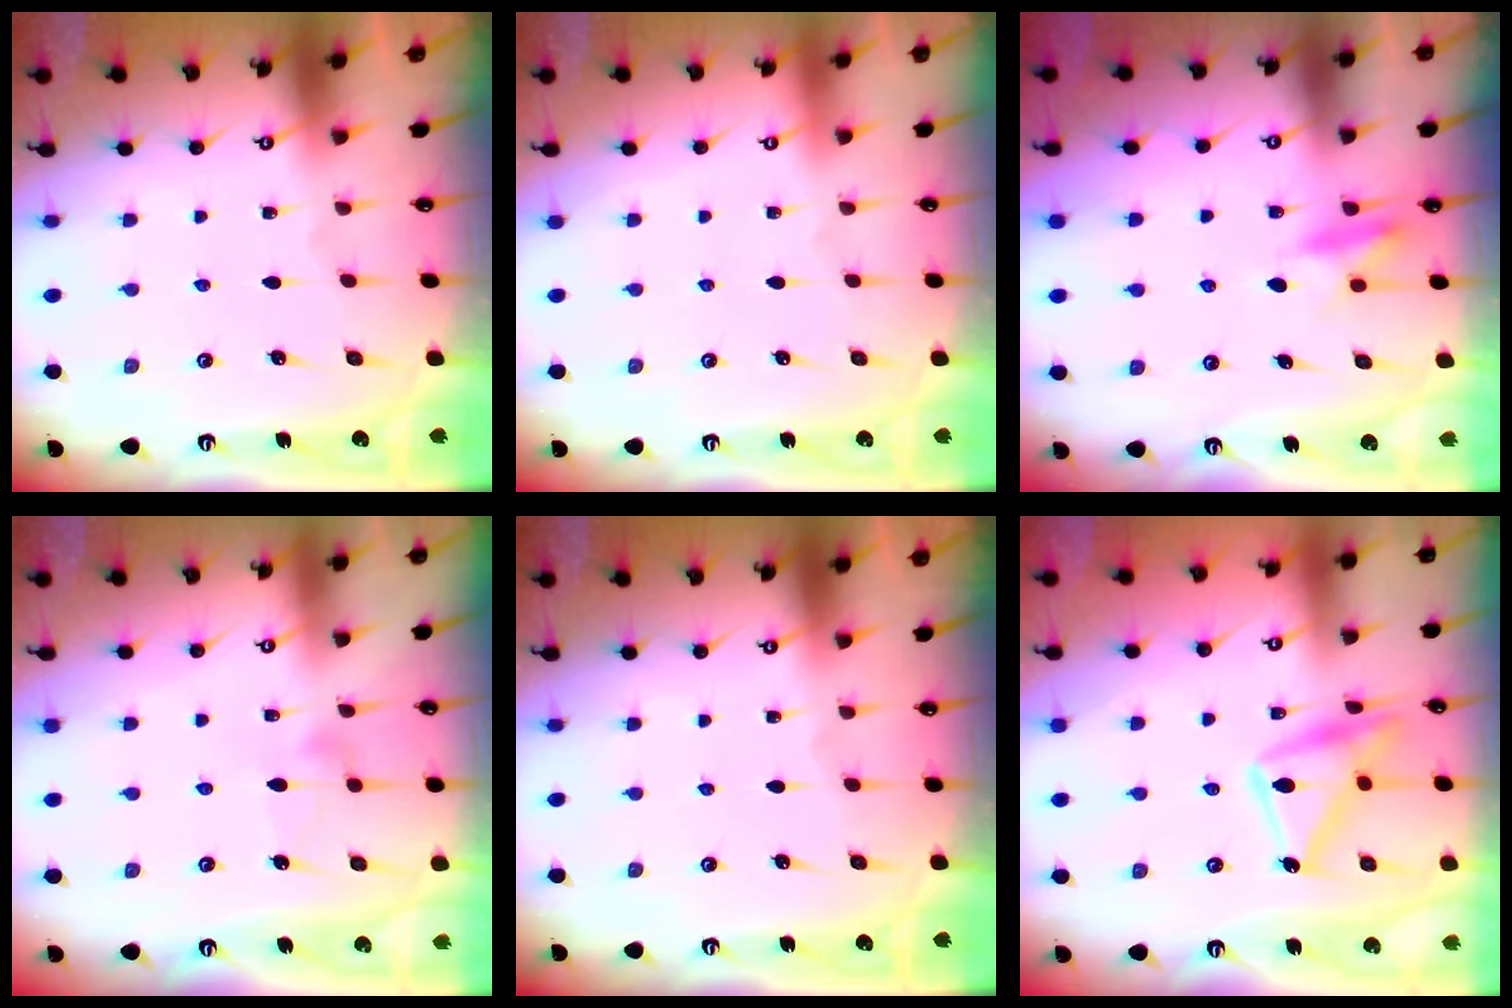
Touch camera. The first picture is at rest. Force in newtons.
{"total": 3.9, "press": 3.9, "slide": 0.1}
{"total": 9.1, "press": 9.1, "slide": 1.2}
{"total": 6.2, "press": 6.2, "slide": 0.4}
{"total": 0.0}
{"total": 16.0, "press": 16.0, "slide": 0.7}